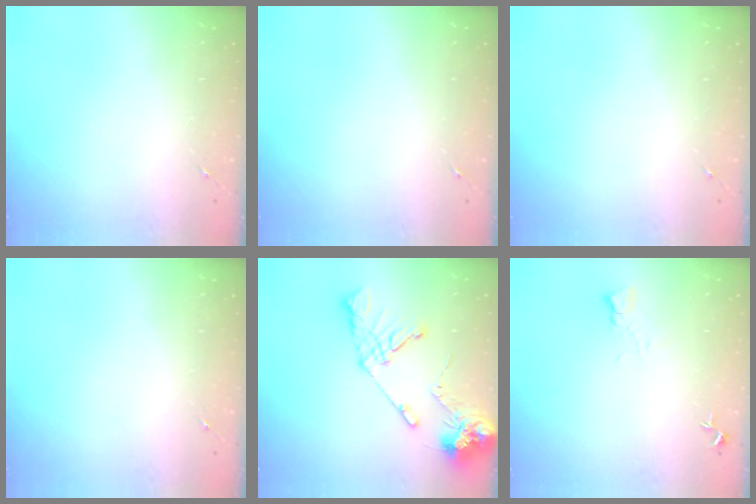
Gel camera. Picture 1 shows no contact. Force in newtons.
{"total": 0.0}
{"total": 0.0}
{"total": 0.0}
{"total": 15.5, "press": 15.3, "slide": 2.3}
{"total": 3.7, "press": 3.7, "slide": 0.3}